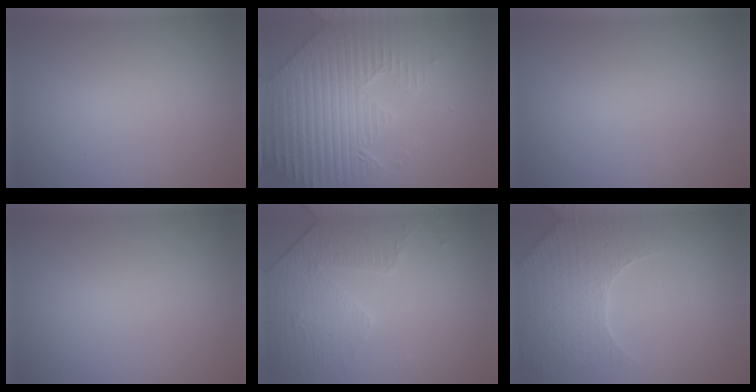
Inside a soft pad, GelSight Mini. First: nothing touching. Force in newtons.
{"total": 8.4, "press": 6.5, "slide": 5.3}
{"total": 0.0}
{"total": 0.0}
{"total": 4.8, "press": 3.3, "slide": 3.5}
{"total": 4.6, "press": 4.3, "slide": 1.4}